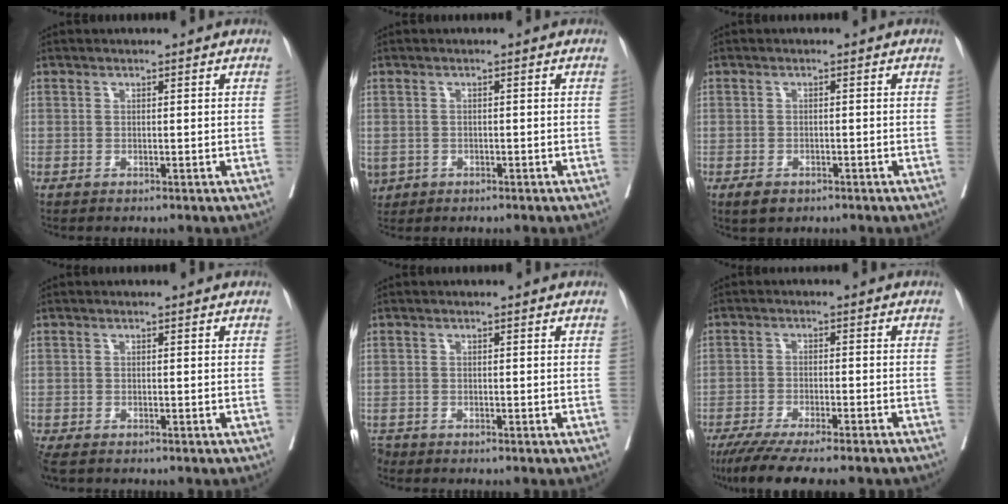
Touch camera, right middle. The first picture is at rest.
{"total": 3.5, "force": [-1.5, 2.9, 1.3], "torque": [-0.032, -0.003, -0.022]}
{"total": 2.1, "force": [-1.3, 1.1, 1.2], "torque": [-0.020, -0.002, -0.016]}
{"total": 3.1, "force": [-2.4, 1.3, 1.5], "torque": [-0.033, -0.011, -0.041]}
{"total": 1.4, "force": [-1.2, 0.7, 0.2], "torque": [-0.007, -0.004, -0.020]}
{"total": 13.8, "force": [-11.5, 1.0, 7.5], "torque": [-0.110, -0.029, -0.174]}